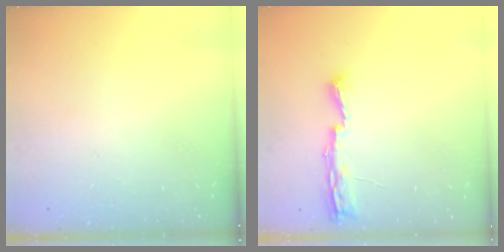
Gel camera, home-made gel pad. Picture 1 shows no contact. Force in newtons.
{"total": 7.1, "press": 7.1, "slide": 0.8}